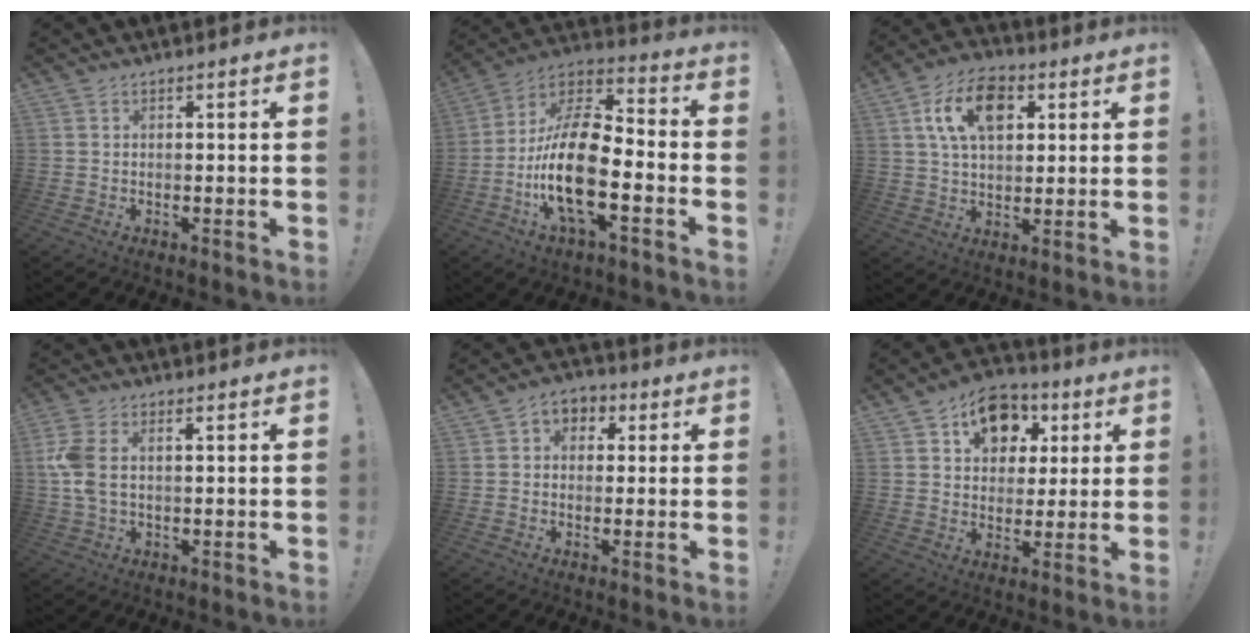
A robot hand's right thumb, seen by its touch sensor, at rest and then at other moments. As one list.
[{"total": 21.4, "force": [-5.9, 8.9, 18.5], "torque": [-0.368, 0.025, -0.097]}, {"total": 14.5, "force": [5.2, 9.4, 9.7], "torque": [-0.147, 0.001, 0.098]}, {"total": 7.2, "force": [1.1, 4.1, 5.8], "torque": [-0.131, -0.001, 0.019]}, {"total": 5.0, "force": [0.4, 4.5, 2.1], "torque": [-0.025, 0.010, 0.010]}, {"total": 13.0, "force": [5.5, 10.4, 5.4], "torque": [-0.063, -0.023, 0.106]}]